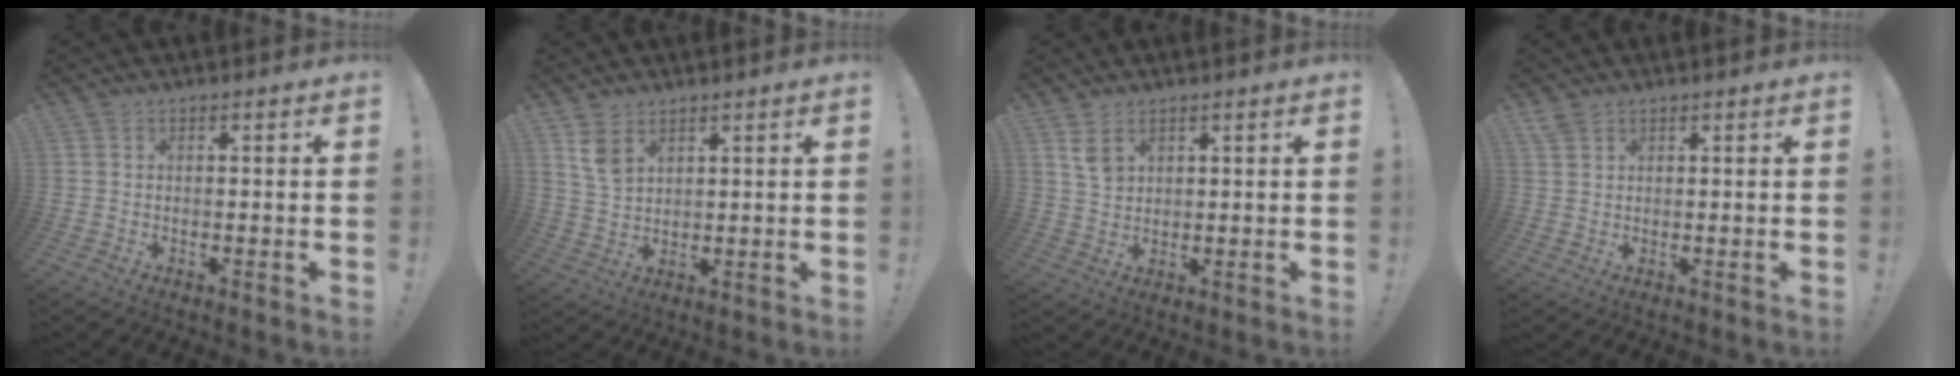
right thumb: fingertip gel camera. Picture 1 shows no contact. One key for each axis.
{"total": 6.2, "fx": 3.8, "fy": 3.7, "fz": 3.2, "tx": -0.038, "ty": -0.019, "tz": 0.072}
{"total": 4.9, "fx": 2.7, "fy": 3.2, "fz": 2.5, "tx": -0.023, "ty": -0.013, "tz": 0.049}
{"total": 2.9, "fx": 2.3, "fy": 1.6, "fz": 0.8, "tx": -0.012, "ty": -0.011, "tz": 0.043}